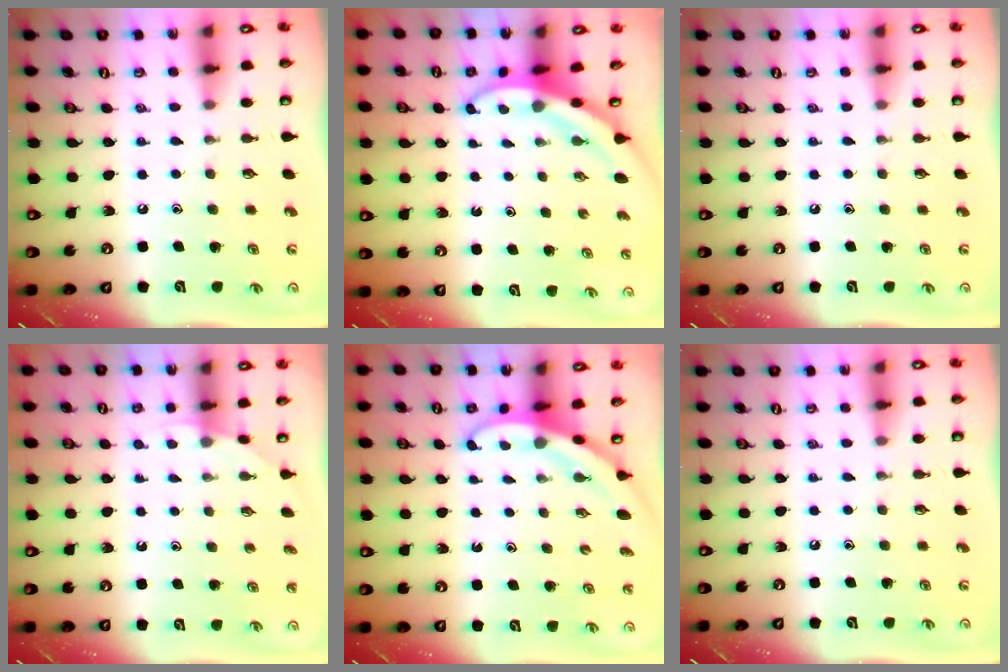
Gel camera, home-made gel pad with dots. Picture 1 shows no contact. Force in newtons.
{"total": 3.7, "press": 3.7, "slide": 0.5}
{"total": 0.0}
{"total": 2.7, "press": 2.7, "slide": 0.1}
{"total": 3.1, "press": 3.1, "slide": 0.1}
{"total": 0.0}